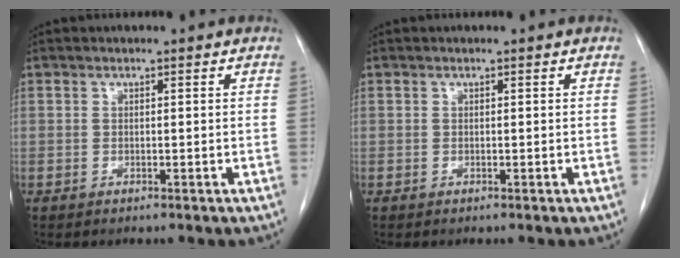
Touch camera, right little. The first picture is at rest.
{"total": 0.0}